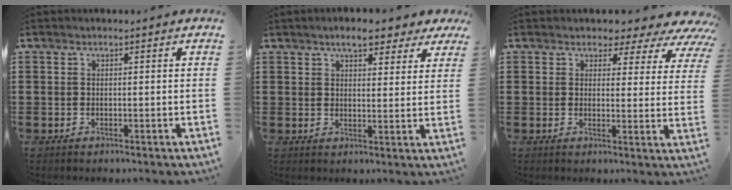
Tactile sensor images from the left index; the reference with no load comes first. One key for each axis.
{"total": 5.9, "fx": 4.8, "fy": 1.8, "fz": 2.9, "tx": -0.054, "ty": -0.006, "tz": 0.084}
{"total": 3.6, "fx": 2.9, "fy": 1.8, "fz": 1.2, "tx": -0.028, "ty": -0.019, "tz": 0.044}